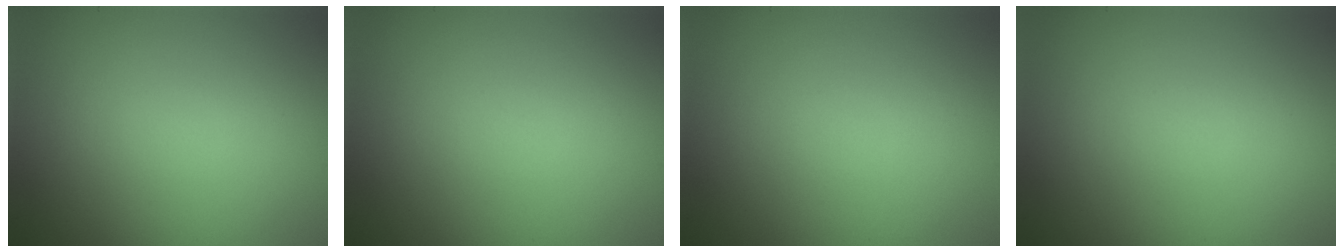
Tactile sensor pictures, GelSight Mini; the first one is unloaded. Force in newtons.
{"total": 0.0}
{"total": 0.0}
{"total": 0.0}